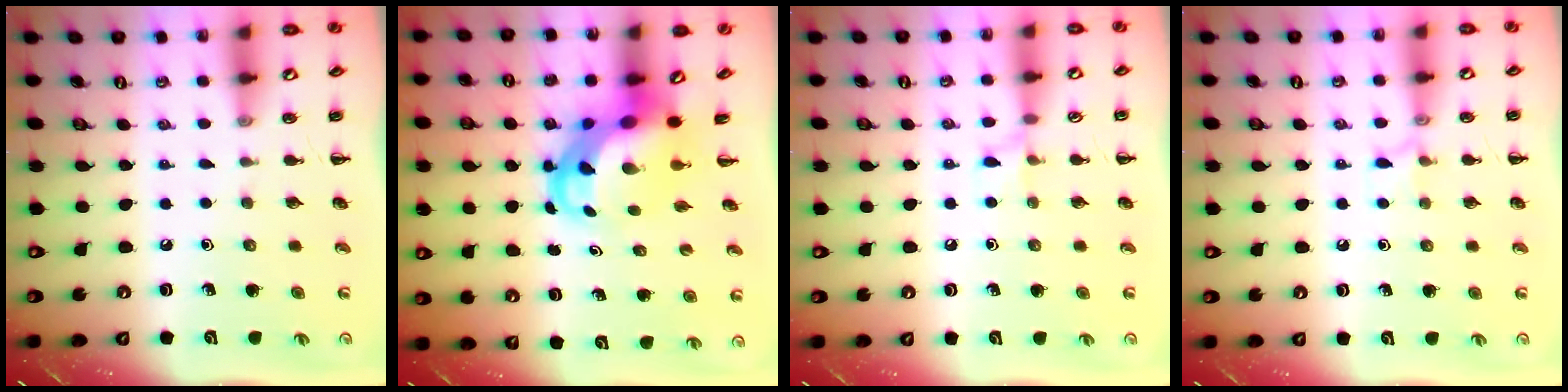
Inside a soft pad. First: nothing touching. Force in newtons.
{"total": 6.1, "press": 5.9, "slide": 1.8}
{"total": 5.1, "press": 4.8, "slide": 1.7}
{"total": 5.6, "press": 5.4, "slide": 1.3}